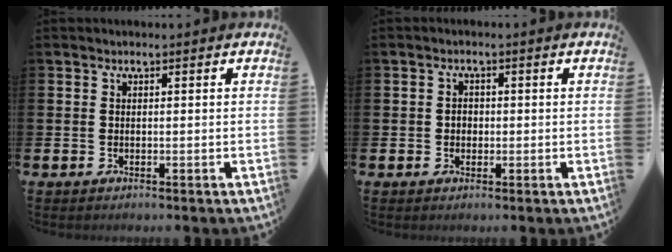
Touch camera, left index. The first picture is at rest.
{"total": 1.5, "force": [-0.1, 1.4, 0.7], "torque": [-0.004, 0.005, -0.006]}